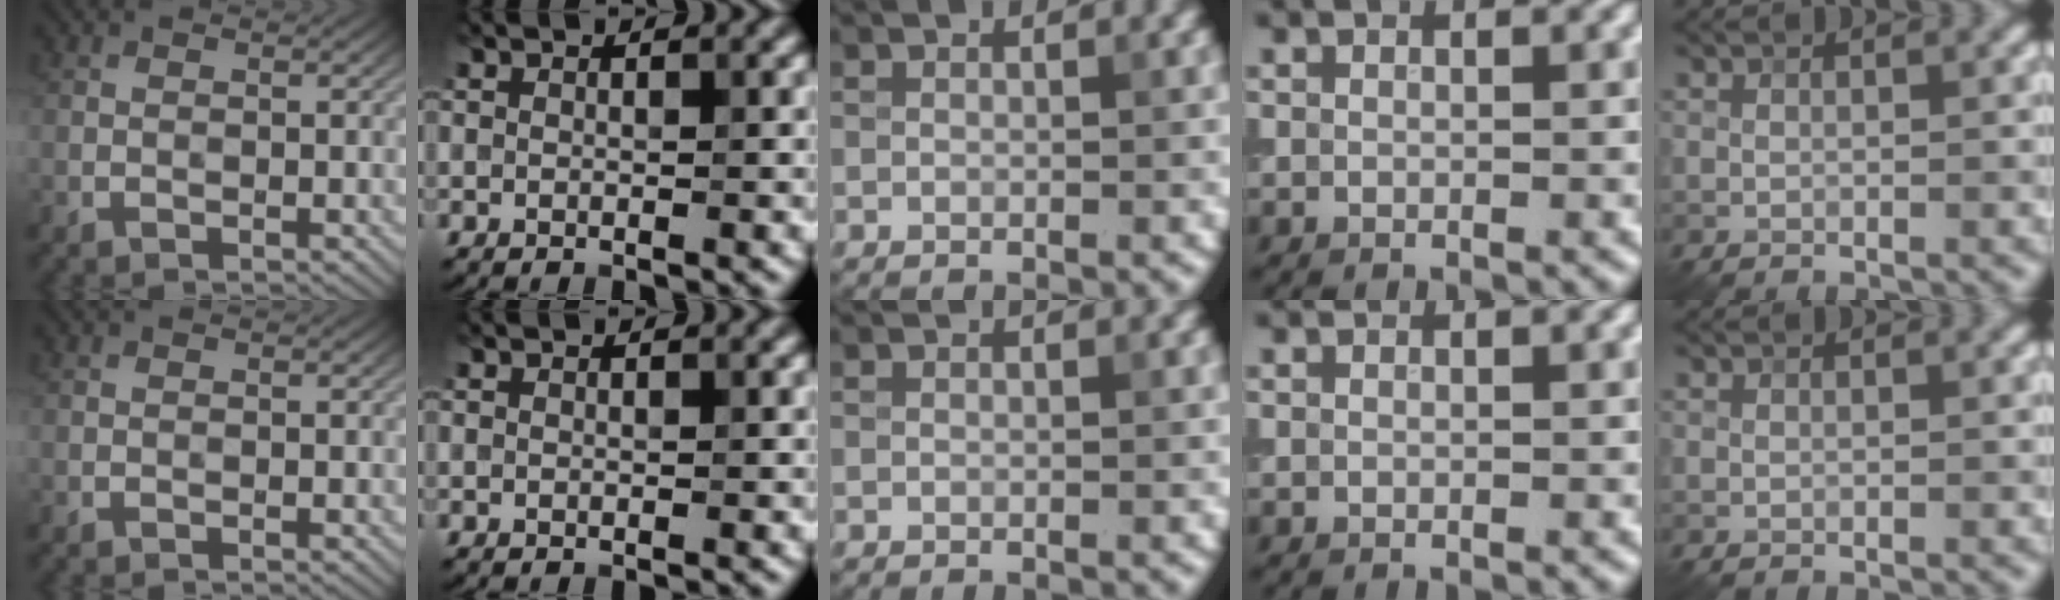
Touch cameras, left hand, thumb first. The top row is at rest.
{}